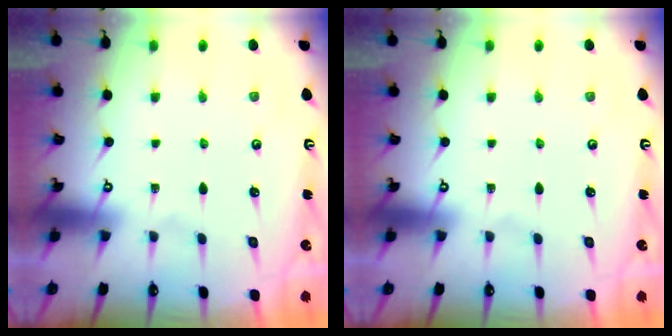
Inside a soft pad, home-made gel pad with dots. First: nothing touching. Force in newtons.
{"total": 0.0}